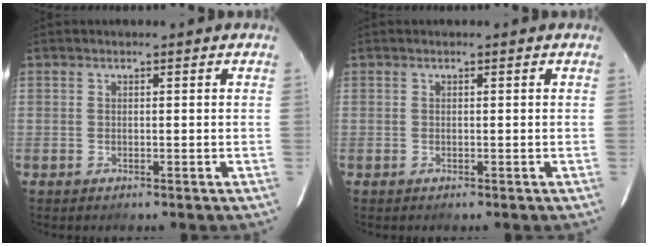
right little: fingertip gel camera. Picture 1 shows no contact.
{"total": 0.0}